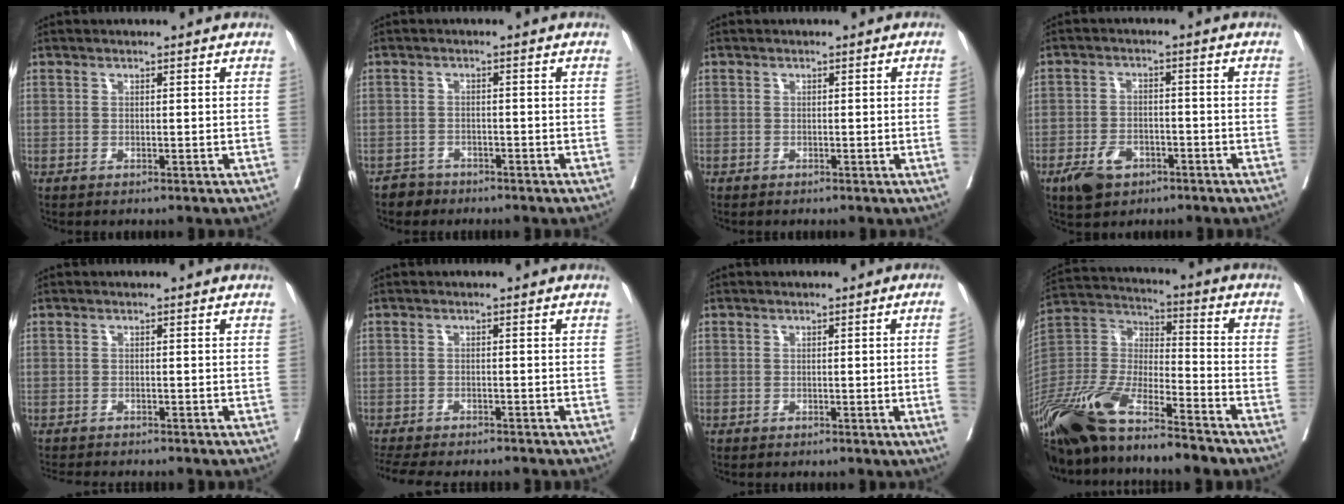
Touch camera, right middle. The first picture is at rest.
{"total": 2.3, "force": [-1.8, 1.3, -0.5], "torque": [0.000, 0.005, -0.031]}
{"total": 1.0, "force": [-0.2, -0.3, 0.9], "torque": [-0.013, -0.001, -0.003]}
{"total": 5.6, "force": [-3.3, 3.4, 3.1], "torque": [-0.060, 0.001, -0.051]}
{"total": 5.1, "force": [-4.8, 0.6, 1.7], "torque": [-0.027, -0.012, -0.073]}
{"total": 11.5, "force": [-10.3, 2.6, 4.6], "torque": [-0.086, -0.014, -0.140]}
{"total": 2.8, "force": [-0.5, -0.9, 2.6], "torque": [-0.032, -0.005, -0.006]}
{"total": 22.7, "force": [-17.6, 5.3, 13.4], "torque": [-0.311, -0.033, -0.332]}